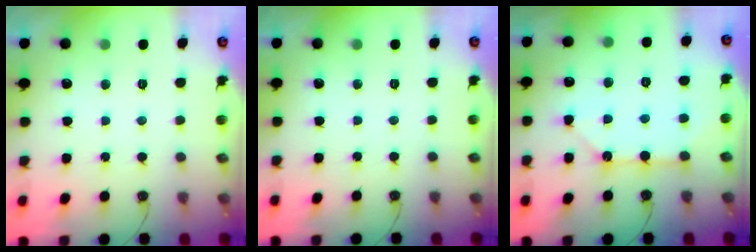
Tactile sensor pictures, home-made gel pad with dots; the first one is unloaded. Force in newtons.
{"total": 0.0}
{"total": 11.7, "press": 11.6, "slide": 1.3}